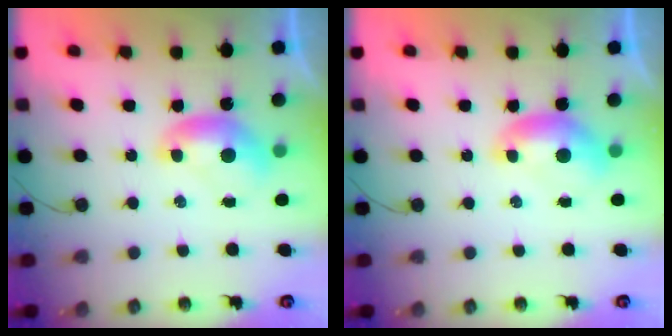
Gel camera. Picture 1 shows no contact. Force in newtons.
{"total": 0.0}